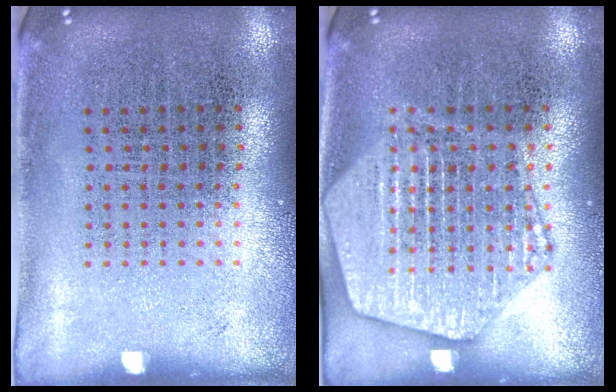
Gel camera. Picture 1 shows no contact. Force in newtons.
{"total": 3.9, "press": 3.9, "slide": 0.6}